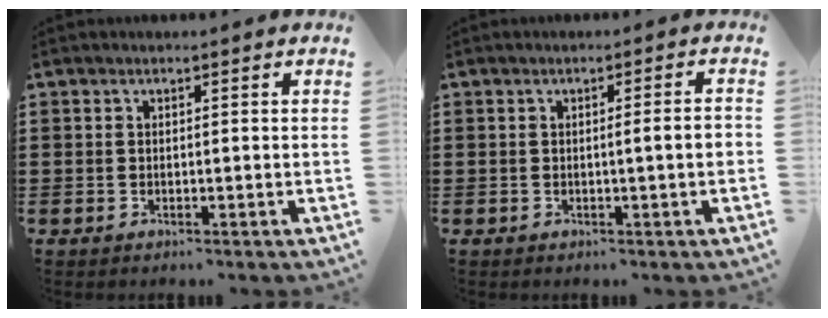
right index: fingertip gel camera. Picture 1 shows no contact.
{"total": 2.6, "force": [-0.2, 0.0, 2.6], "torque": [-0.043, -0.002, -0.006]}